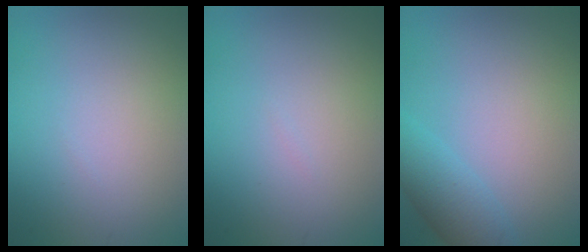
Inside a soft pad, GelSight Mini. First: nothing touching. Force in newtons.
{"total": 0.0}
{"total": 3.0, "press": 3.0, "slide": 0.2}